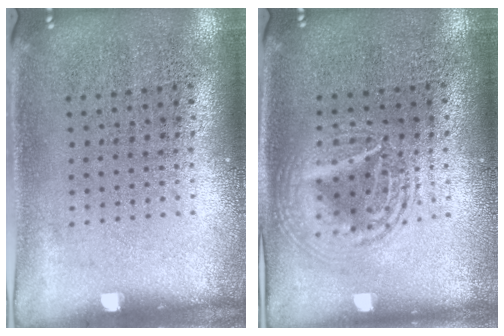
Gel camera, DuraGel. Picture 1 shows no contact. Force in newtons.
{"total": 1.8, "press": 1.8, "slide": 0.2}